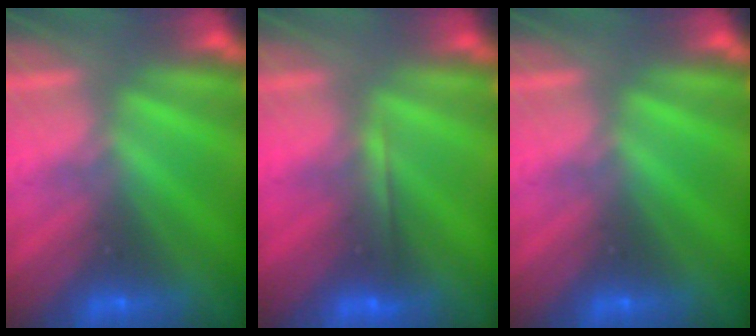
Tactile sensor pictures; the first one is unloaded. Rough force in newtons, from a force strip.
{"total": 1.9}
{"total": 0.0}